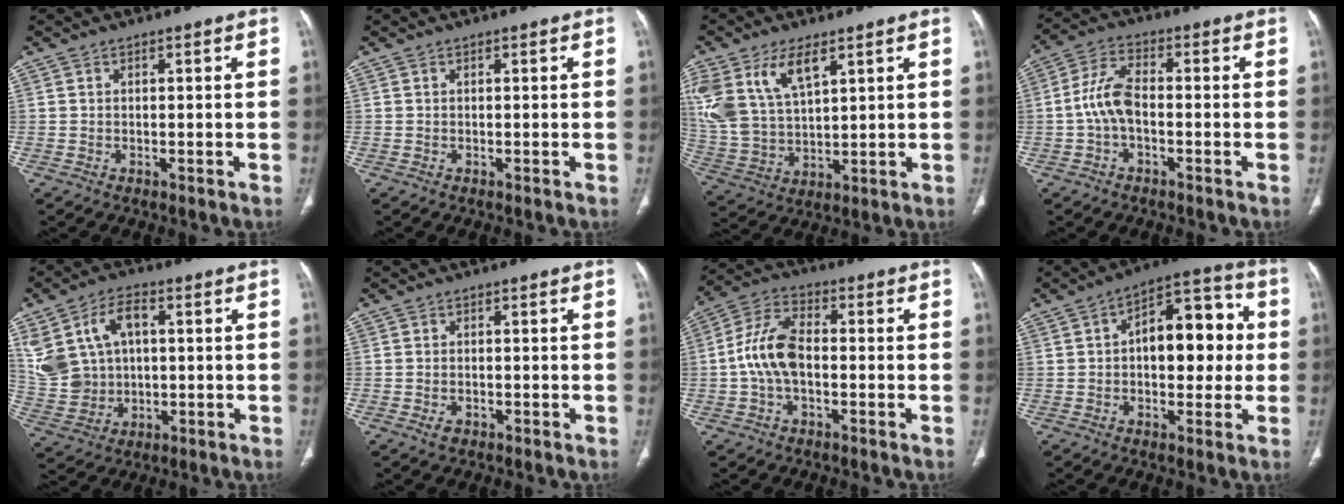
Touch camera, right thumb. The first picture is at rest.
{"total": 0.0}
{"total": 15.1, "force": [7.5, 8.0, 10.5], "torque": [-0.215, -0.018, 0.158]}
{"total": 7.0, "force": [-1.2, 3.7, 5.8], "torque": [-0.123, 0.024, -0.030]}
{"total": 14.3, "force": [3.4, 10.3, 9.2], "torque": [-0.175, 0.011, 0.078]}
{"total": 1.7, "force": [-0.8, 1.1, 1.0], "torque": [-0.018, 0.005, -0.009]}
{"total": 9.8, "force": [-1.0, 5.6, 8.0], "torque": [-0.161, 0.030, -0.027]}
{"total": 14.8, "force": [1.2, 8.4, 12.2], "torque": [-0.130, 0.035, 0.010]}